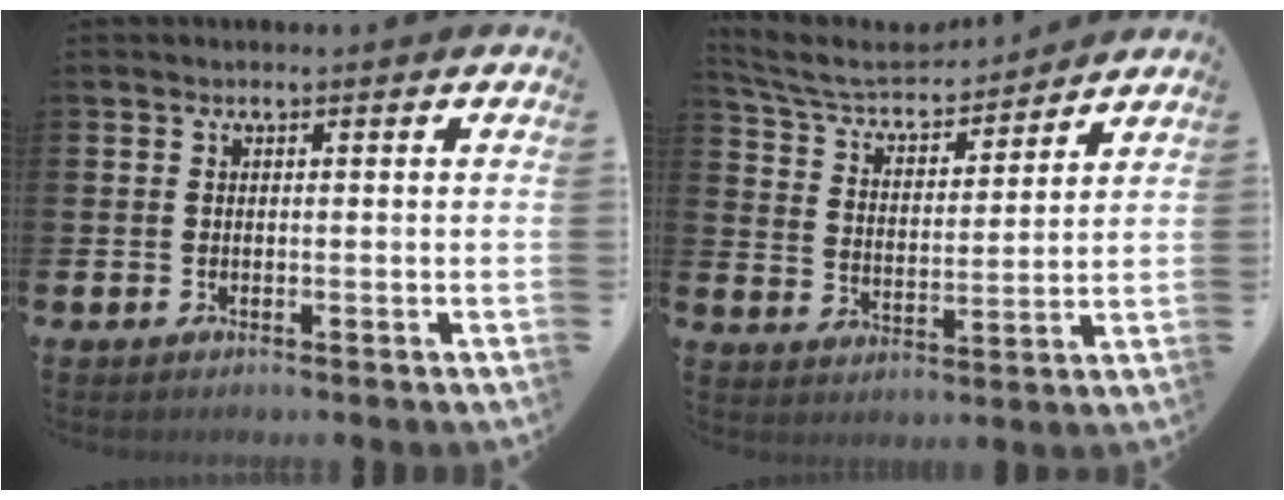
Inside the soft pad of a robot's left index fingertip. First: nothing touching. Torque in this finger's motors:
{"motor_torque": [0.99, -1.15, 0.32, 0.08]}